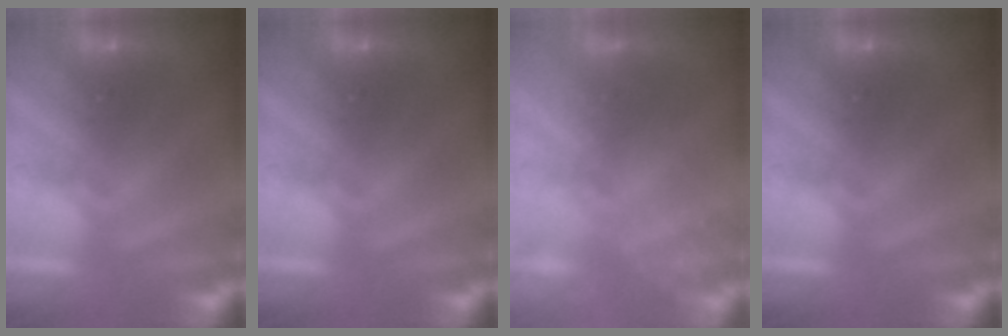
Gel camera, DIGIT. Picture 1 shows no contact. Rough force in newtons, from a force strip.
{"total": 0.0}
{"total": 2.4}
{"total": 0.0}